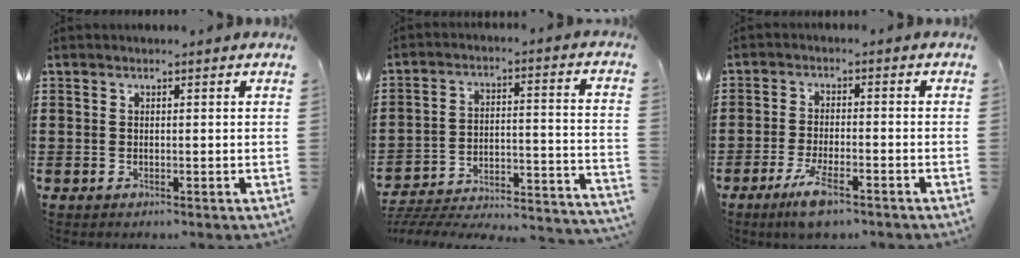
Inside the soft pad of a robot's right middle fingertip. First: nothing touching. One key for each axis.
{"total": 3.5, "fx": -3.3, "fy": 0.7, "fz": 1.2, "tx": -0.033, "ty": -0.017, "tz": -0.076}
{"total": 6.1, "fx": -3.7, "fy": 1.5, "fz": 4.5, "tx": -0.099, "ty": -0.006, "tz": -0.071}